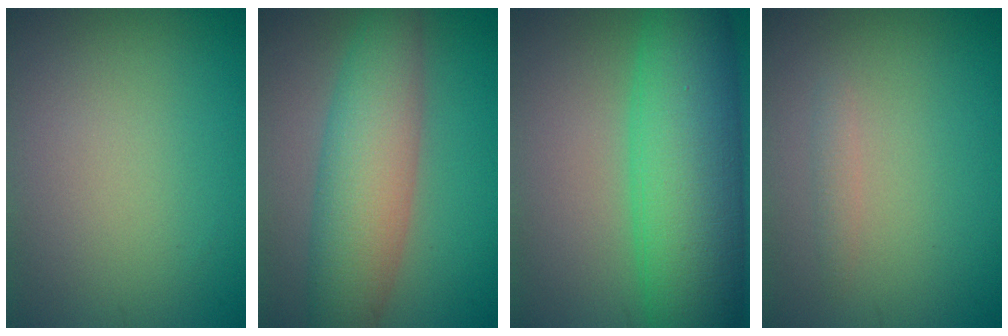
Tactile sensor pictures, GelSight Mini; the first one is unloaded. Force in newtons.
{"total": 7.3, "press": 7.3, "slide": 0.2}
{"total": 11.6, "press": 11.6, "slide": 0.1}
{"total": 0.8, "press": 0.8, "slide": 0.0}